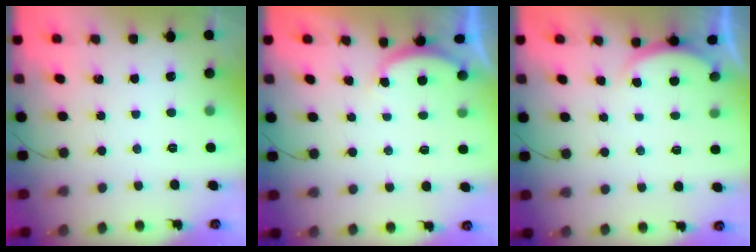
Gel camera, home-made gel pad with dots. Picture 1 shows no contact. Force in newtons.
{"total": 2.9, "press": 2.8, "slide": 0.6}
{"total": 2.4, "press": 2.4, "slide": 0.6}